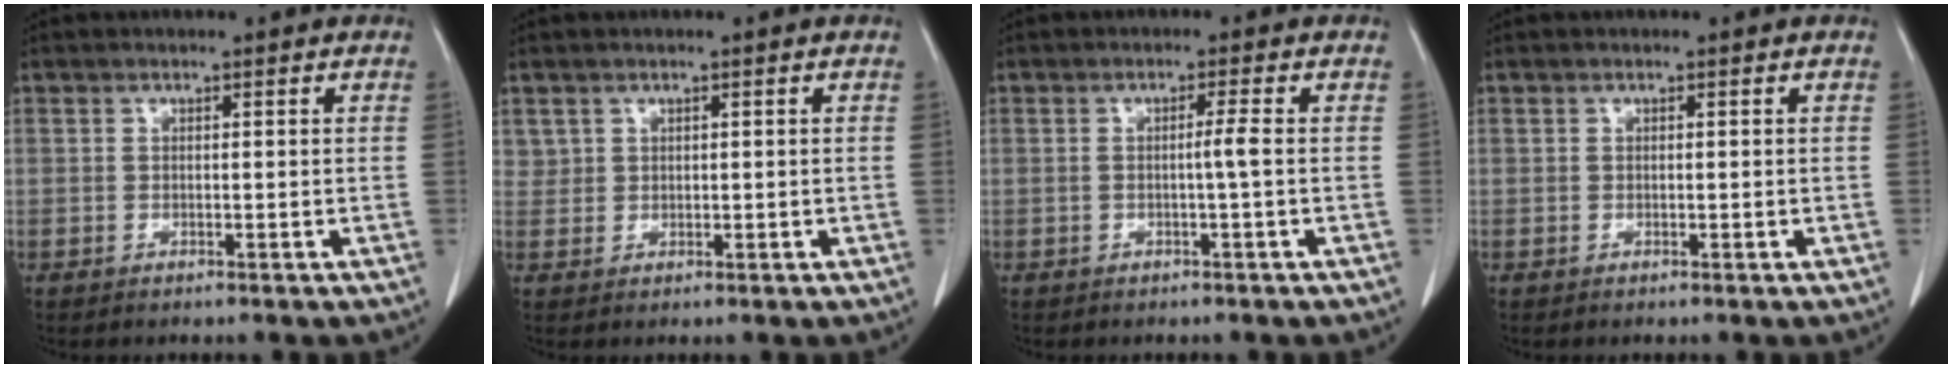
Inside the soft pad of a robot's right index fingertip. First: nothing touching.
{"total": 1.6, "force": [0.9, 1.3, 0.0], "torque": [0.012, 0.003, 0.010]}
{"total": 1.9, "force": [-0.3, -0.5, 1.7], "torque": [-0.030, -0.001, -0.006]}
{"total": 0.0}